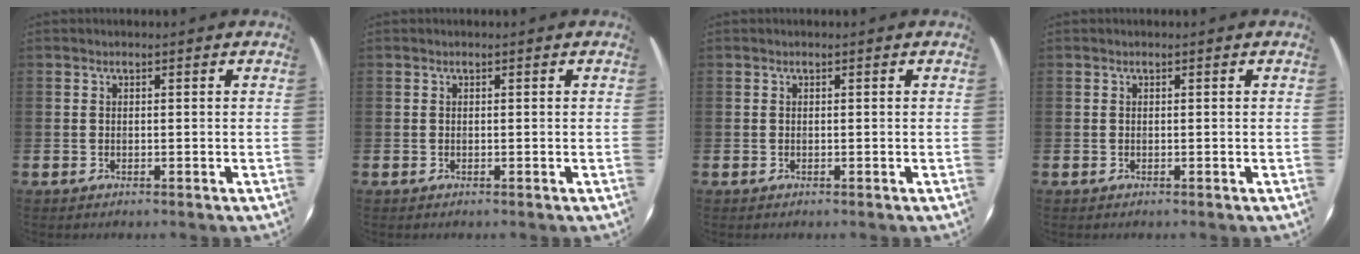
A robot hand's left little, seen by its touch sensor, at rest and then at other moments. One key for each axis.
{"total": 0.0}
{"total": 0.0}
{"total": 0.0}